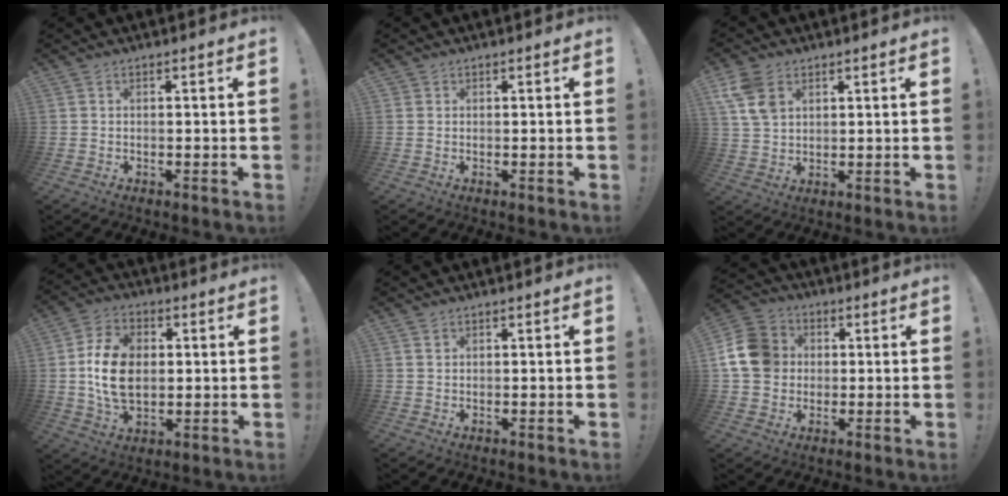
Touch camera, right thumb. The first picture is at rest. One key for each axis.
{"total": 0.8, "fx": 0.4, "fy": 0.6, "fz": 0.0, "tx": 0.000, "ty": 0.001, "tz": 0.008}
{"total": 9.2, "fx": 4.2, "fy": 6.2, "fz": 5.4, "tx": -0.110, "ty": -0.006, "tz": 0.082}
{"total": 14.9, "fx": 0.7, "fy": 10.5, "fz": 10.5, "tx": -0.182, "ty": 0.004, "tz": 0.012}
{"total": 0.9, "fx": 0.5, "fy": 0.7, "fz": 0.2, "tx": 0.011, "ty": -0.006, "tz": 0.006}
{"total": 13.5, "fx": 1.6, "fy": 11.8, "fz": 6.5, "tx": -0.106, "ty": 0.007, "tz": 0.036}